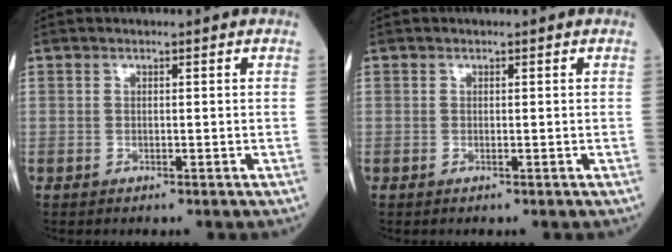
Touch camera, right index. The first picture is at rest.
{"total": 0.0}